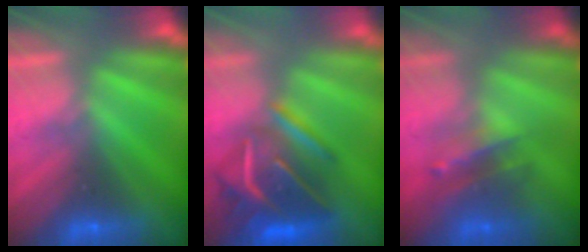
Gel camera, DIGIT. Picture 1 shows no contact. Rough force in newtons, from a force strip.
{"total": 6.5}
{"total": 2.5}